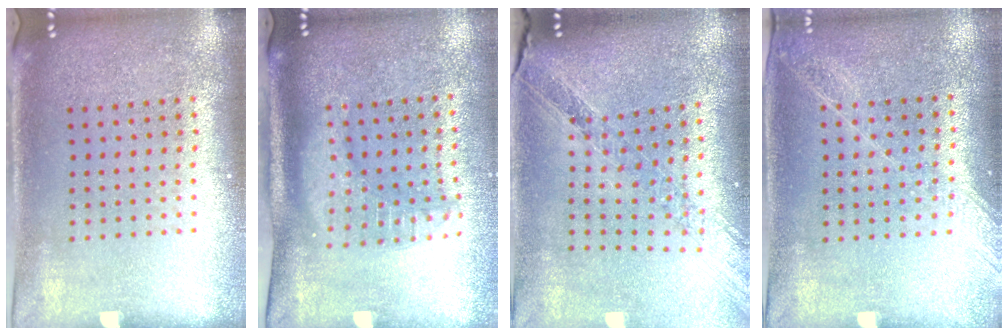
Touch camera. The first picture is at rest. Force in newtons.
{"total": 1.9, "press": 1.5, "slide": 1.1}
{"total": 1.1, "press": 1.1, "slide": 0.2}
{"total": 1.3, "press": 1.2, "slide": 0.3}